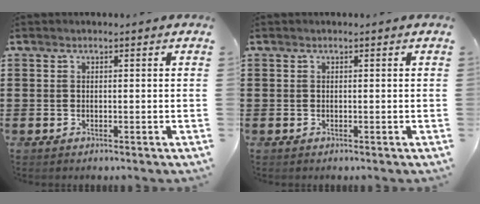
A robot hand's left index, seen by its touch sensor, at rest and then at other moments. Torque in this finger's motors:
{"motor_torque": [-0.02, -0.02, 0.00, 0.00]}